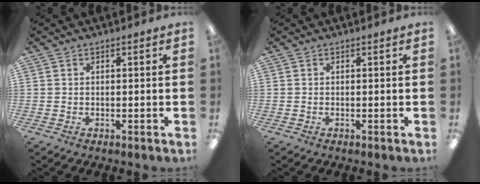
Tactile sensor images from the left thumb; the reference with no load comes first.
{"total": 0.0}